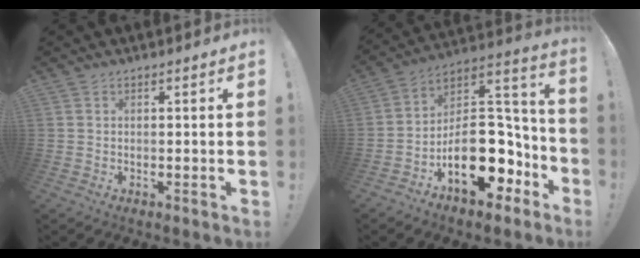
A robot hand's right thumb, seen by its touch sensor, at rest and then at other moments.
{"total": 20.8, "force": [-7.6, 13.3, 14.1], "torque": [-0.185, 0.041, -0.107]}